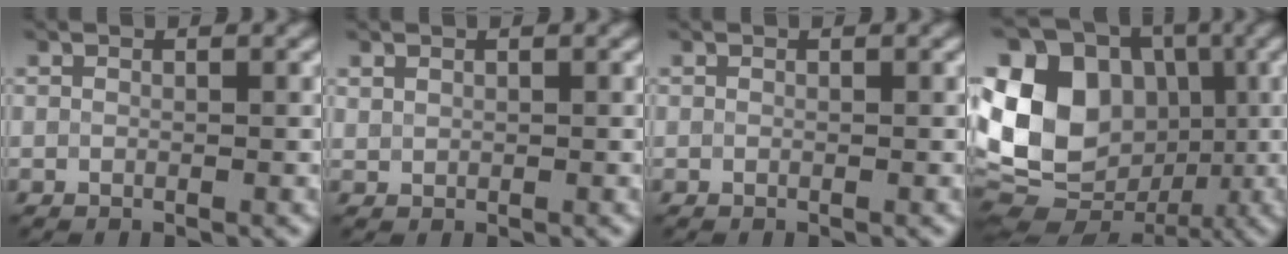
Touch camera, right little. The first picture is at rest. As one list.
[{"total": 0.7, "force": [0.5, 0.5, 0.2], "torque": [-0.005, -0.001, 0.015]}, {"total": 0.0}, {"total": 15.7, "force": [0.5, 12.8, 9.2], "torque": [-0.205, 0.014, 0.006]}]